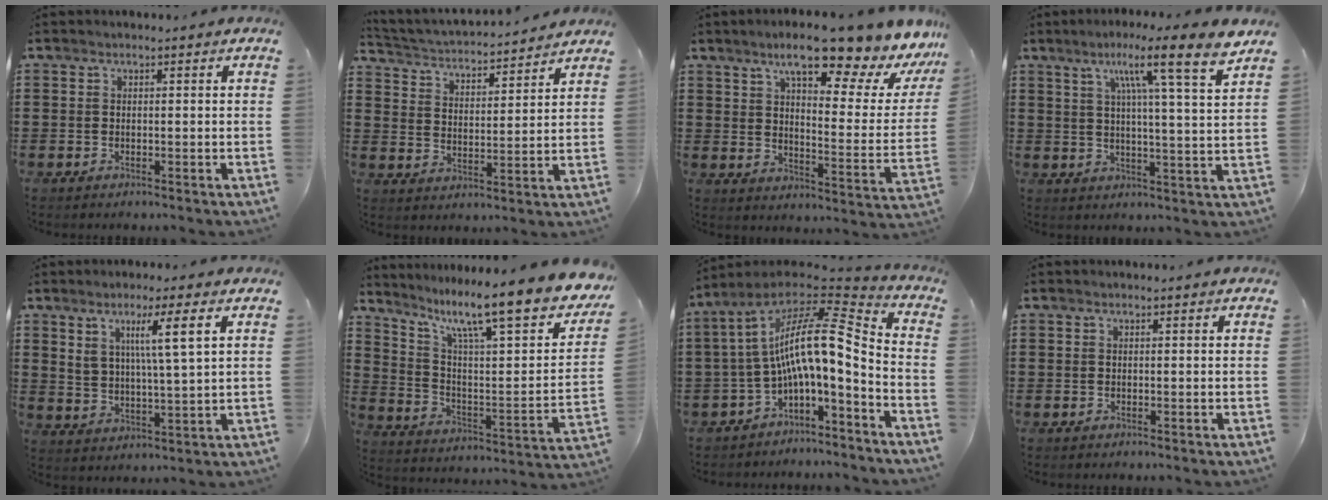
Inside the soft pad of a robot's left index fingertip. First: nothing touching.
{"total": 3.2, "force": [3.2, 0.1, 0.2], "torque": [-0.026, -0.029, 0.047]}
{"total": 12.9, "force": [9.8, 1.6, 8.2], "torque": [-0.136, -0.064, 0.153]}
{"total": 9.7, "force": [6.5, -0.8, 7.2], "torque": [-0.129, -0.040, 0.091]}
{"total": 6.5, "force": [3.5, 0.5, 5.5], "torque": [-0.107, -0.001, 0.055]}
{"total": 12.3, "force": [9.1, 1.9, 8.0], "torque": [-0.151, -0.078, 0.138]}
{"total": 11.6, "force": [-0.8, 3.1, 11.1], "torque": [-0.223, -0.016, -0.028]}
{"total": 0.0}